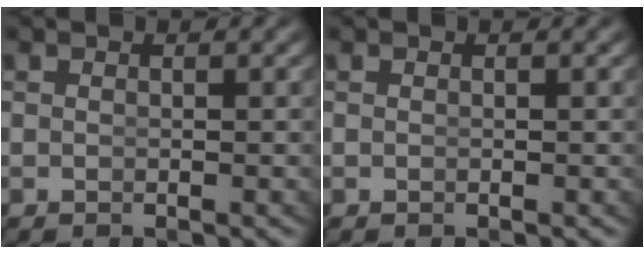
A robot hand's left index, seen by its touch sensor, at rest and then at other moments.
{"total": 0.0}